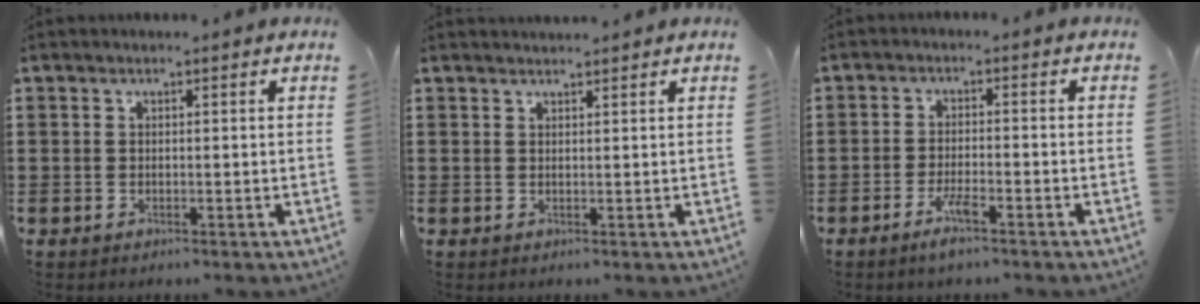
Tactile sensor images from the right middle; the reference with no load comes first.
{"total": 1.3, "force": [1.3, 0.2, 0.1], "torque": [0.004, -0.003, 0.023]}
{"total": 3.2, "force": [-2.1, 0.5, 2.5], "torque": [-0.056, -0.002, -0.041]}